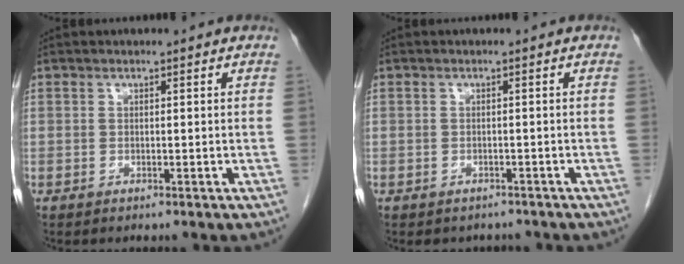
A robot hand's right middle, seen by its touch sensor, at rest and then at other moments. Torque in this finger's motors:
{"motor_torque": [0.03, -0.02, 0.00, 0.00]}